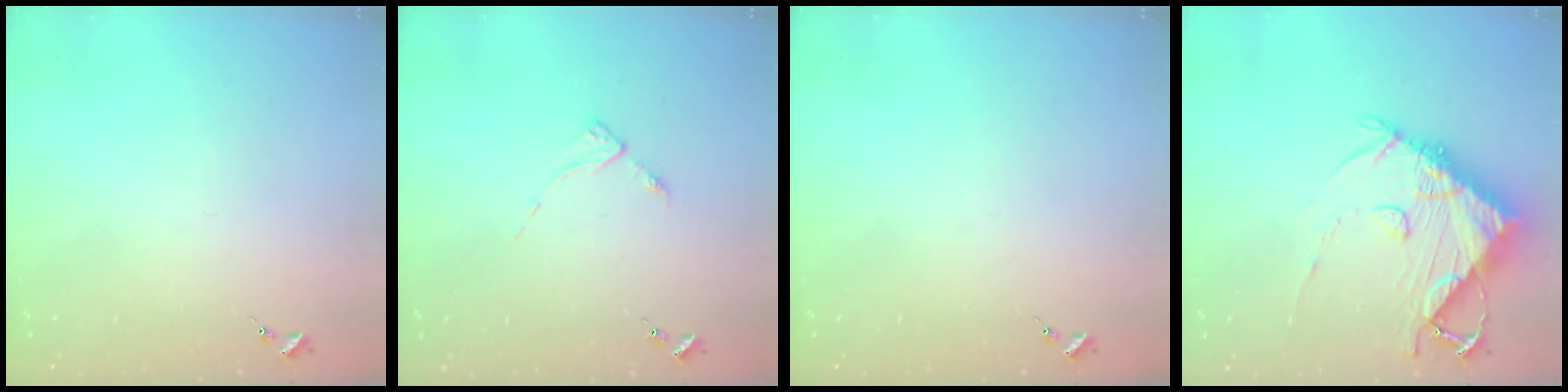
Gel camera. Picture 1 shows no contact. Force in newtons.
{"total": 2.7, "press": 2.7, "slide": 0.4}
{"total": 0.0}
{"total": 14.2, "press": 14.1, "slide": 1.7}